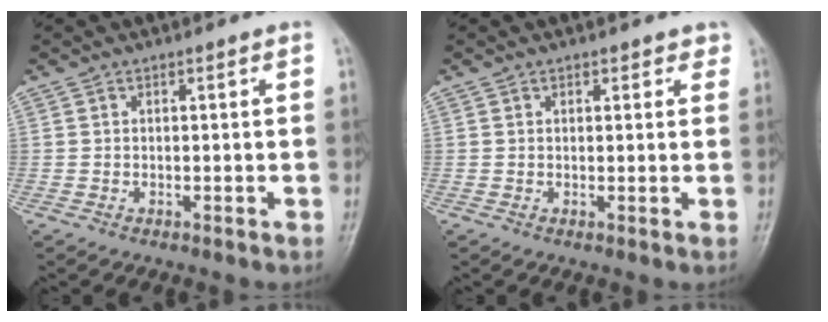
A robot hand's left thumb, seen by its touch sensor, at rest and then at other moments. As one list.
[{"total": 1.9, "force": [1.3, 1.2, 0.7], "torque": [0.012, -0.004, 0.011]}]